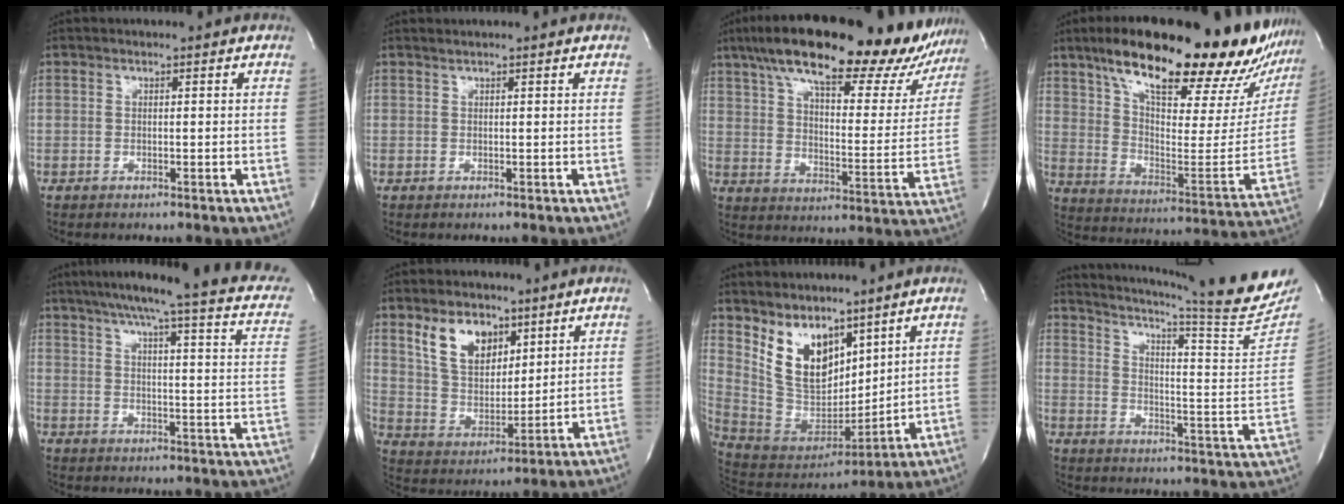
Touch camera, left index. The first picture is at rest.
{"total": 0.0}
{"total": 30.1, "force": [23.7, 7.5, 17.0], "torque": [-0.272, 0.003, 0.310]}
{"total": 31.6, "force": [23.7, 5.7, 20.2], "torque": [-0.285, -0.029, 0.329]}
{"total": 20.9, "force": [15.7, 2.1, 13.6], "torque": [-0.197, -0.015, 0.179]}
{"total": 9.0, "force": [5.1, 5.4, 5.1], "torque": [-0.103, 0.003, 0.106]}
{"total": 10.9, "force": [6.6, 6.1, 6.1], "torque": [-0.129, 0.005, 0.145]}
{"total": 21.3, "force": [18.8, 0.0, 10.0], "torque": [-0.164, -0.085, 0.241]}